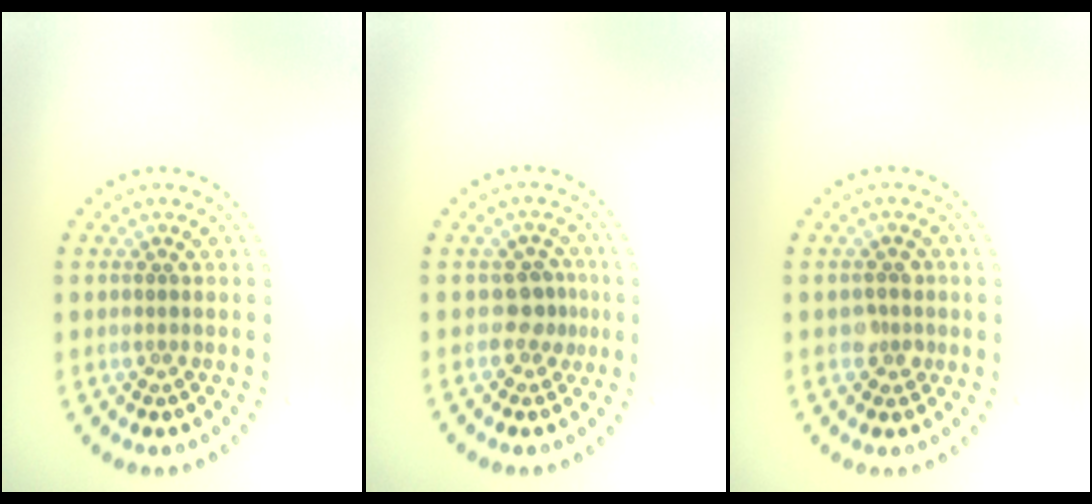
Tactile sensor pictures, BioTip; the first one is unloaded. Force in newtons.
{"total": 2.2, "press": 1.5, "slide": 1.6}
{"total": 1.7, "press": 1.4, "slide": 0.9}